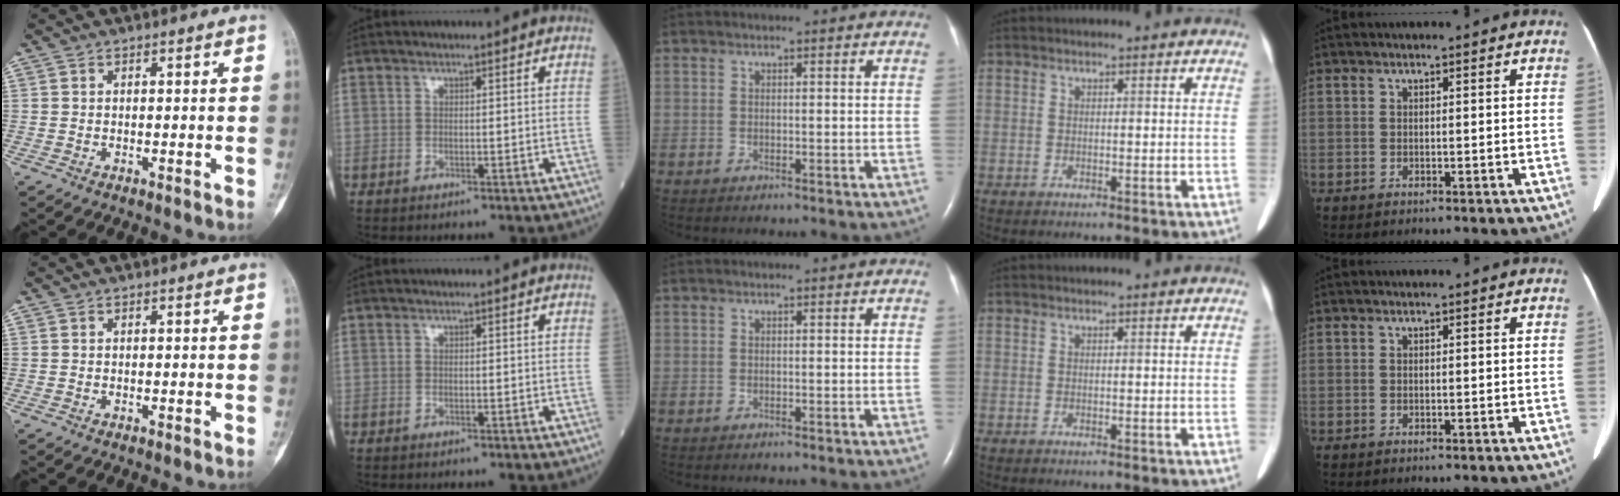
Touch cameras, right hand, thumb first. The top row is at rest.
{}